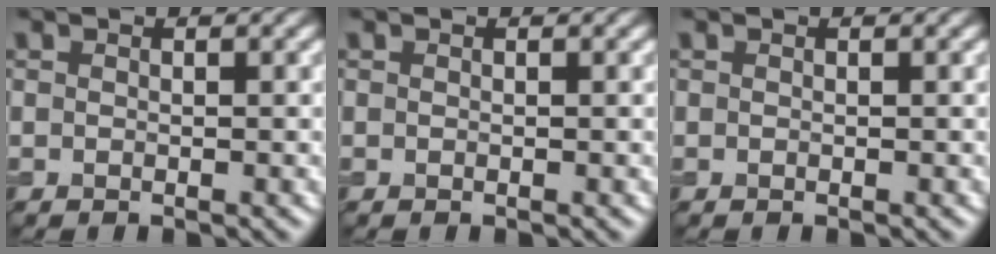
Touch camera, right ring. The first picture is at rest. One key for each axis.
{"total": 0.0}
{"total": 0.0}